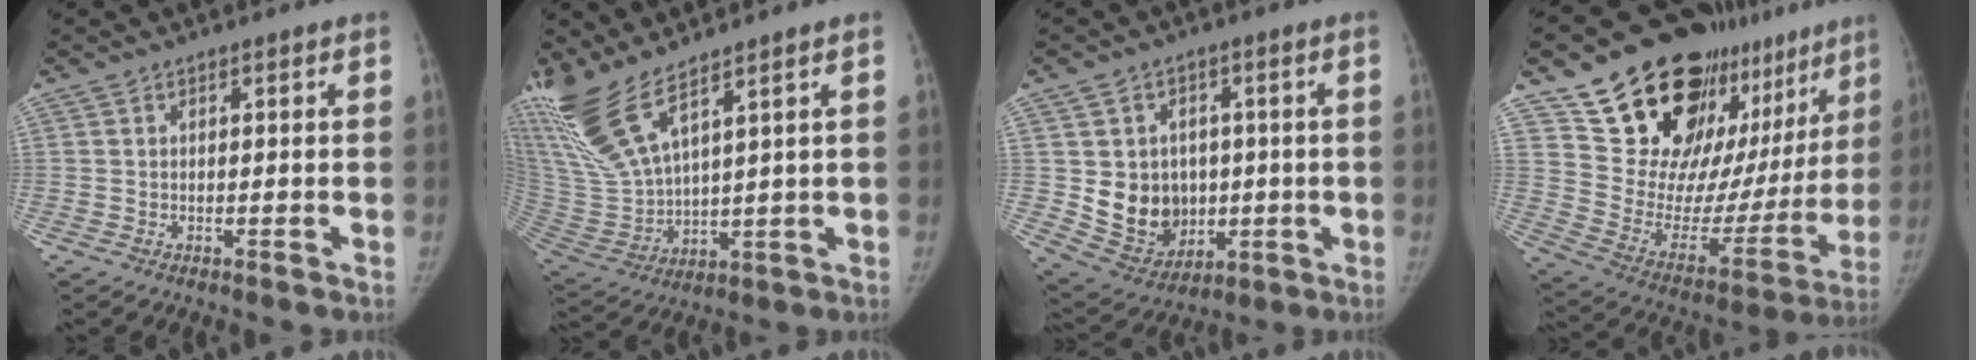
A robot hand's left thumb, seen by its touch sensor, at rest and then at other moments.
{"total": 14.3, "force": [10.2, 3.4, 9.4], "torque": [-0.214, -0.051, 0.224]}
{"total": 11.9, "force": [0.1, 10.3, 6.1], "torque": [-0.058, -0.008, 0.031]}
{"total": 29.2, "force": [20.0, 14.3, 15.7], "torque": [-0.193, -0.086, 0.303]}